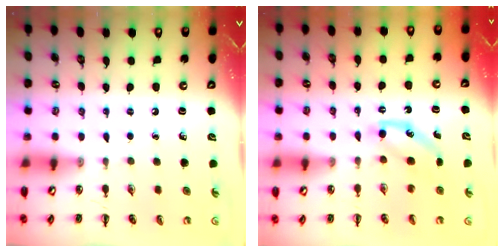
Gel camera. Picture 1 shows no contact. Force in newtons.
{"total": 4.9, "press": 4.7, "slide": 1.3}